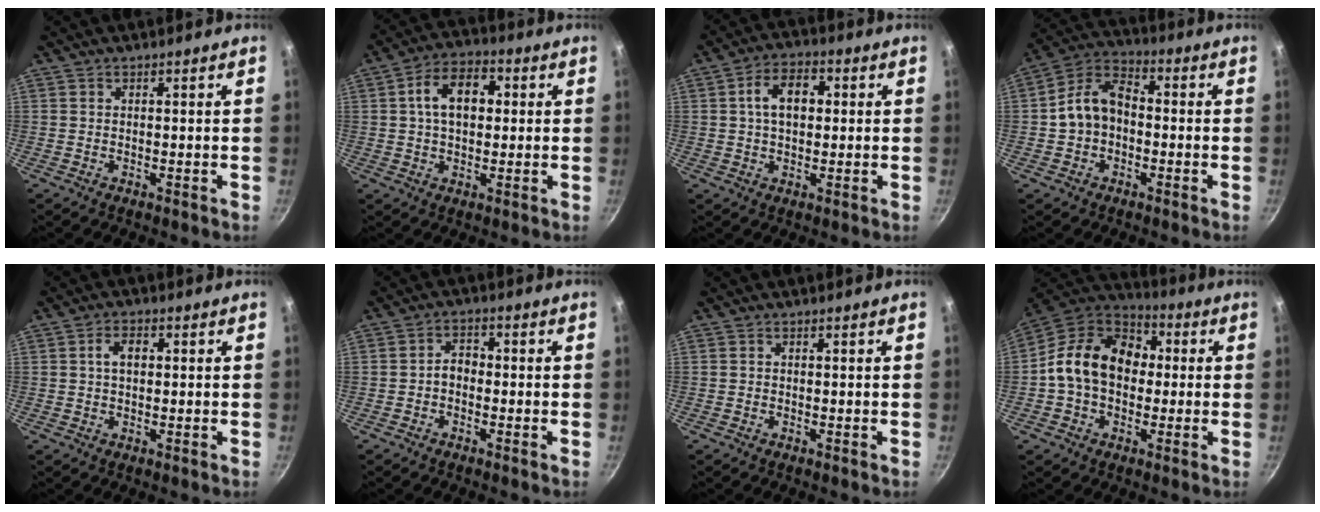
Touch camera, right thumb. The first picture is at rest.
{"total": 10.3, "force": [1.6, 6.7, 7.6], "torque": [-0.096, 0.020, 0.015]}
{"total": 8.3, "force": [1.3, 5.3, 6.2], "torque": [-0.082, 0.016, 0.012]}
{"total": 9.7, "force": [-1.1, 7.1, 6.5], "torque": [-0.099, 0.040, -0.035]}
{"total": 3.7, "force": [0.6, 2.4, 2.8], "torque": [-0.038, 0.010, 0.006]}
{"total": 3.2, "force": [-1.0, 2.3, 2.0], "torque": [-0.021, 0.019, -0.024]}
{"total": 0.0}
{"total": 16.9, "force": [0.6, 12.8, 11.1], "torque": [-0.154, 0.038, -0.009]}